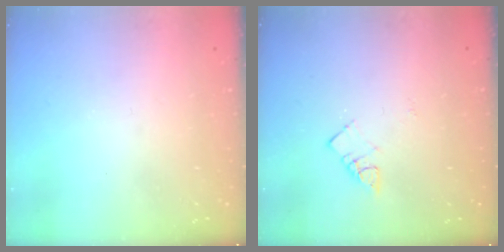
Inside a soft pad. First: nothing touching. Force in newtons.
{"total": 4.2, "press": 4.2, "slide": 0.5}